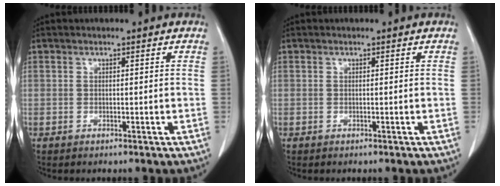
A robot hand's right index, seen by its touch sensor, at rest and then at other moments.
{"total": 0.0}